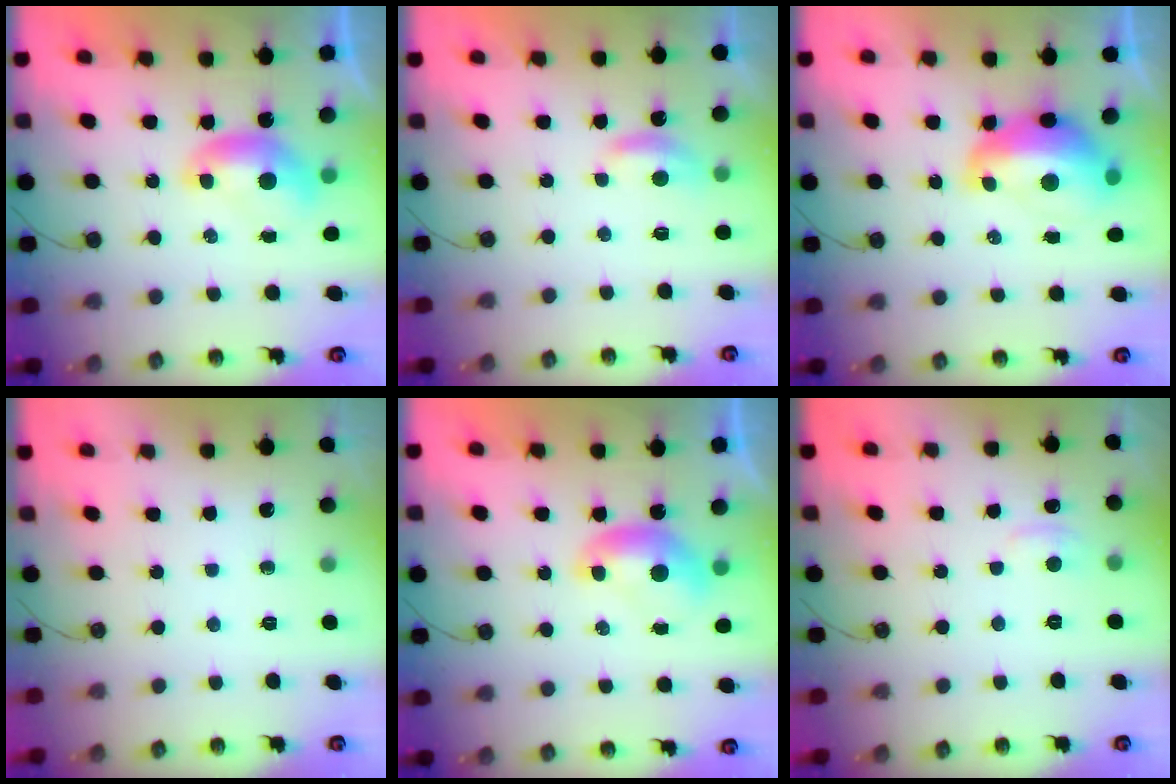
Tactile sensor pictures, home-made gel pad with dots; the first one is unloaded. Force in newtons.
{"total": 1.1, "press": 0.8, "slide": 0.7}
{"total": 5.5, "press": 5.4, "slide": 0.8}
{"total": 0.0}
{"total": 0.0}
{"total": 2.8, "press": 2.8, "slide": 0.5}